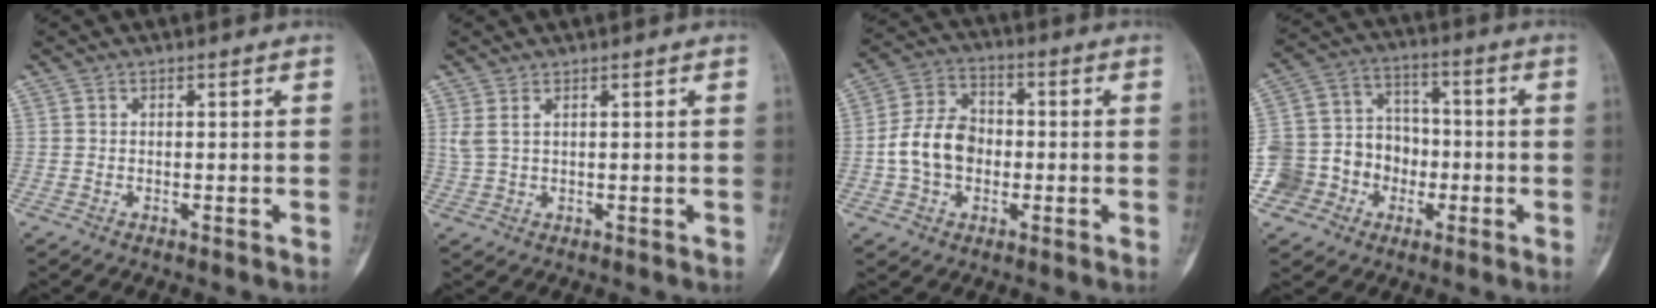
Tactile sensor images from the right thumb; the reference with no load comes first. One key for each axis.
{"total": 2.5, "fx": 1.2, "fy": 0.9, "fz": 2.0, "tx": -0.049, "ty": 0.006, "tz": 0.036}
{"total": 10.5, "fx": -1.4, "fy": 8.0, "fz": 6.7, "tx": -0.103, "ty": 0.027, "tz": -0.034}
{"total": 14.0, "fx": -4.5, "fy": 12.6, "fz": 4.3, "tx": -0.046, "ty": 0.062, "tz": -0.071}